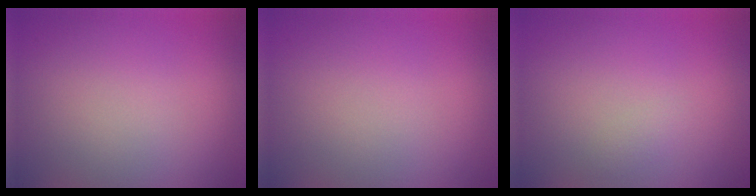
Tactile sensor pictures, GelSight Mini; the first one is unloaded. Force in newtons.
{"total": 0.0}
{"total": 0.6, "press": 0.6, "slide": 0.0}